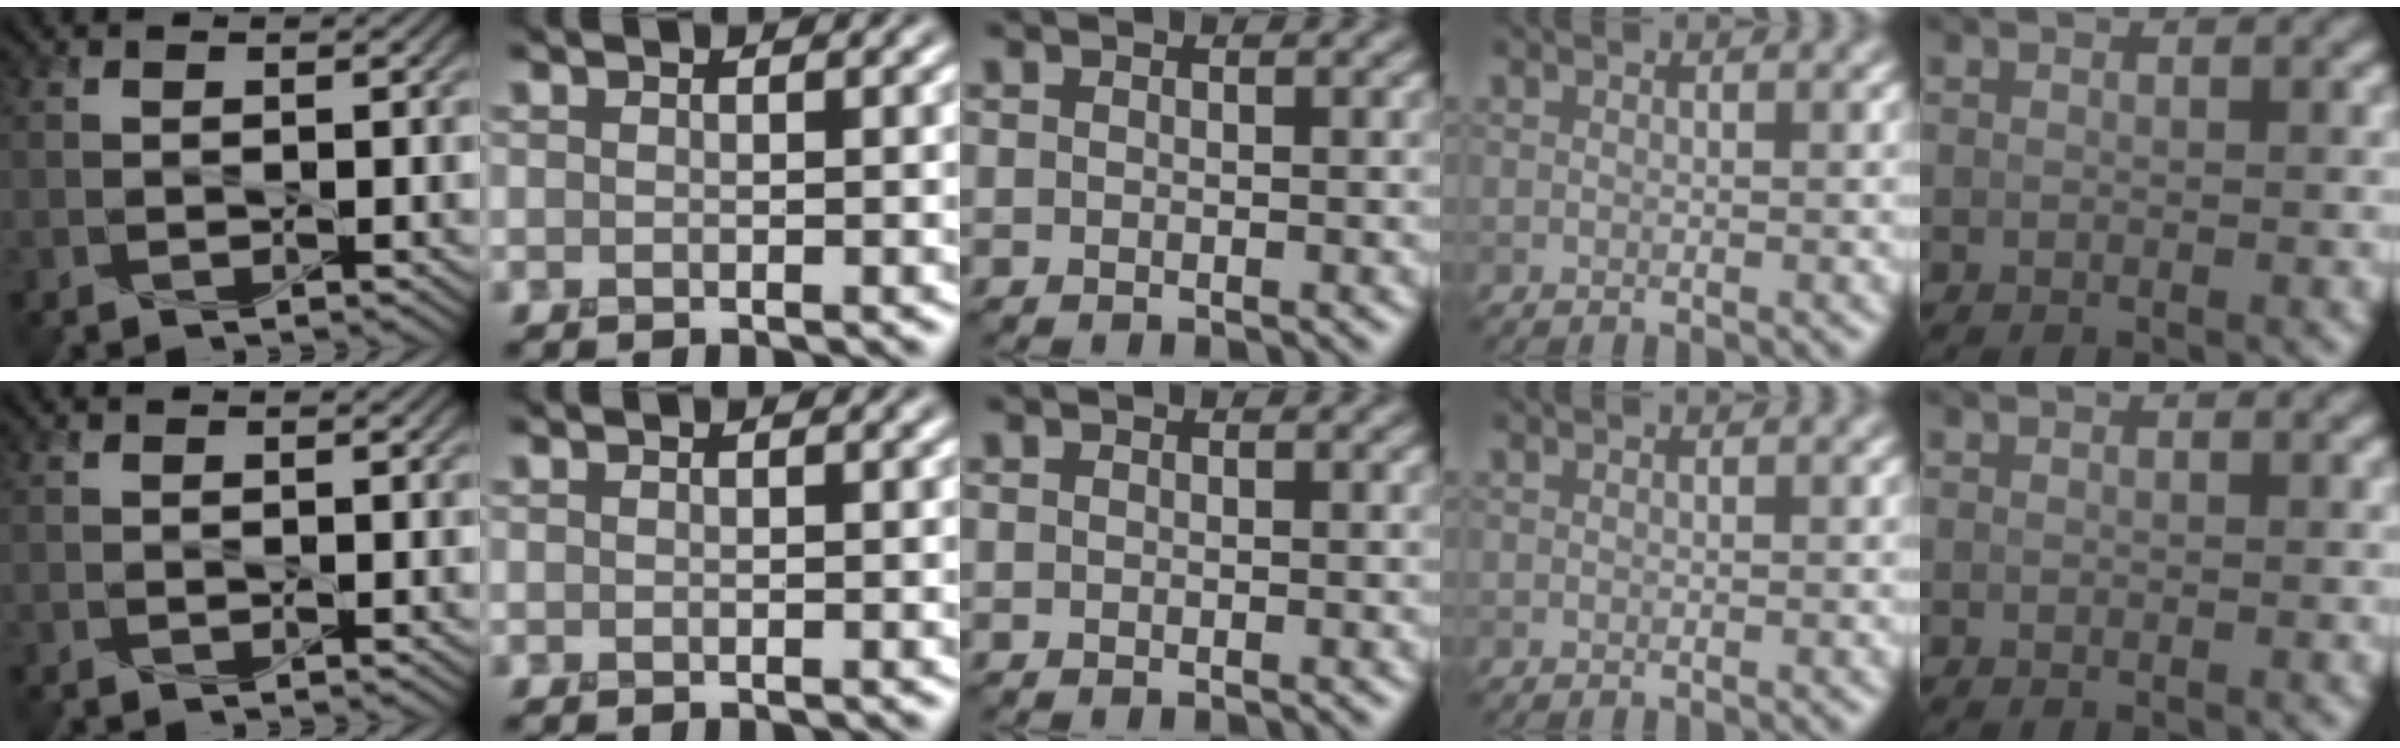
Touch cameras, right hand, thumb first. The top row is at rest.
{}